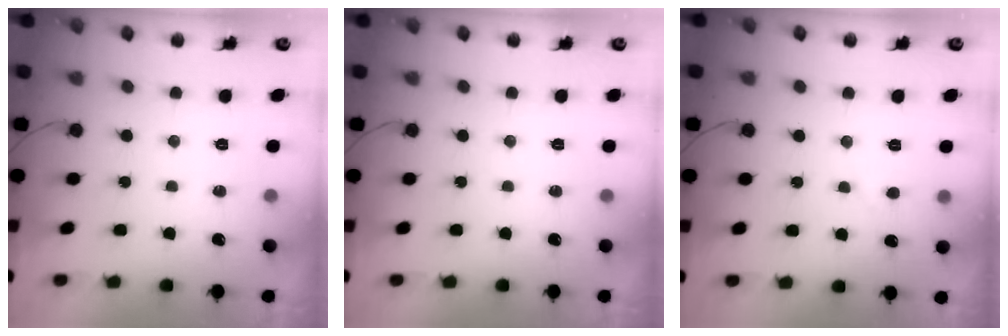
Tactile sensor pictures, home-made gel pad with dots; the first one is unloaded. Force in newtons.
{"total": 0.0}
{"total": 2.4, "press": 2.3, "slide": 0.3}